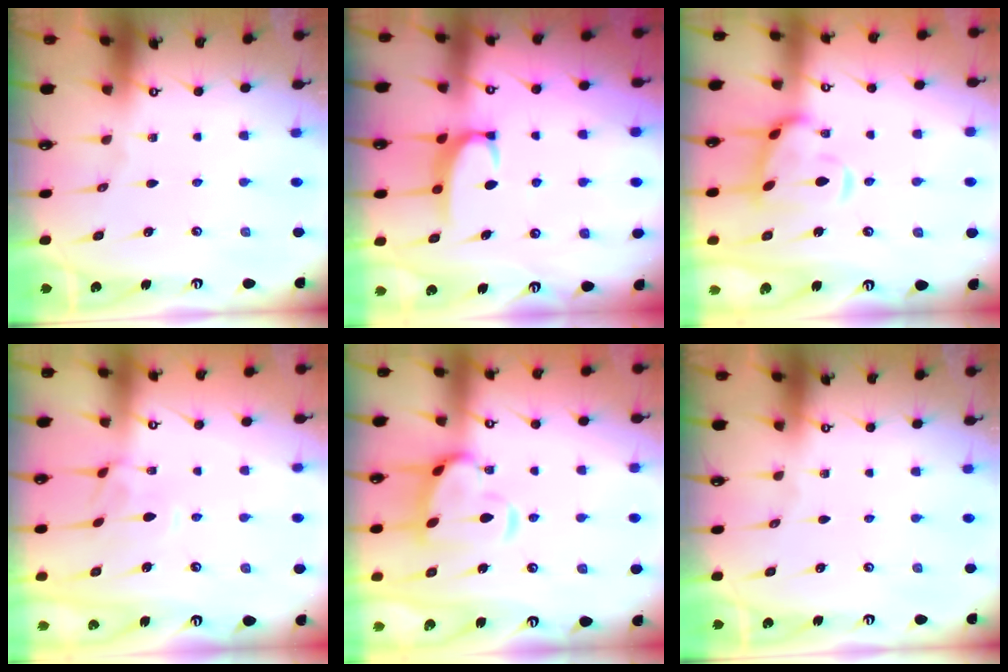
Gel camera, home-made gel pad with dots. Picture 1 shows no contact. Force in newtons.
{"total": 2.7, "press": 2.7, "slide": 0.4}
{"total": 5.0, "press": 4.8, "slide": 1.1}
{"total": 2.7, "press": 2.6, "slide": 0.7}
{"total": 5.5, "press": 5.5, "slide": 0.9}
{"total": 0.0}